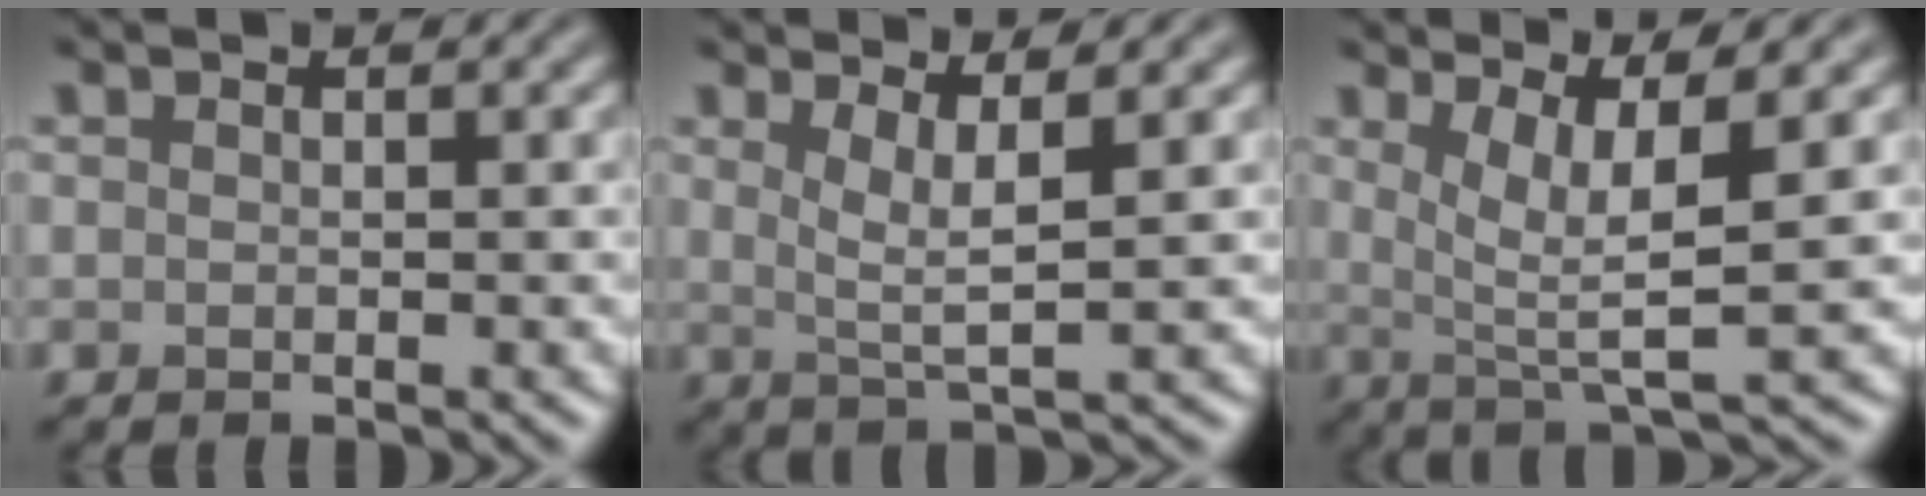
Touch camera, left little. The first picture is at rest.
{"total": 3.3, "force": [1.2, 0.6, 2.9], "torque": [-0.052, -0.008, 0.025]}
{"total": 5.3, "force": [1.4, 1.1, 5.0], "torque": [-0.084, -0.006, 0.026]}